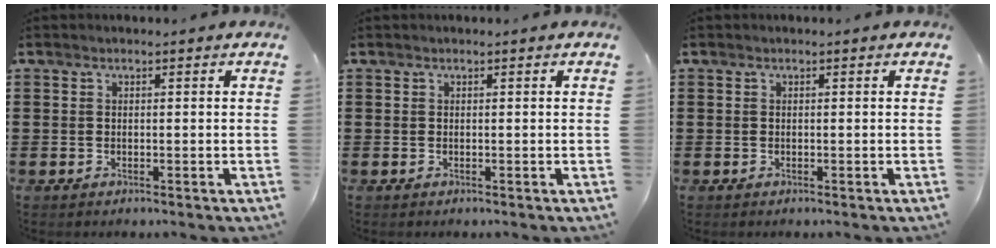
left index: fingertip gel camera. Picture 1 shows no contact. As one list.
[{"total": 0.0}, {"total": 0.0}]